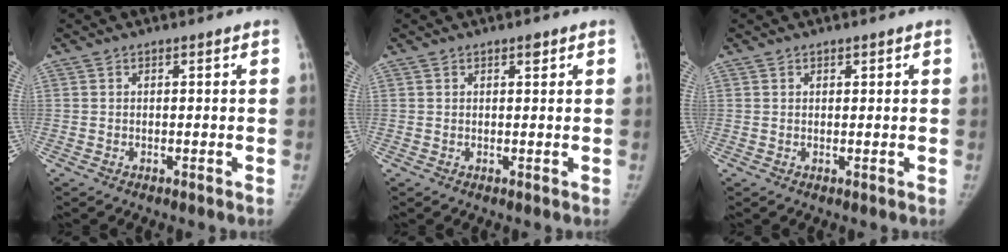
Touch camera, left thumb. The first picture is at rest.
{"total": 1.1, "force": [0.7, 0.5, 0.8], "torque": [-0.005, -0.001, 0.008]}
{"total": 0.6, "force": [0.3, 0.4, 0.2], "torque": [0.005, -0.001, 0.003]}